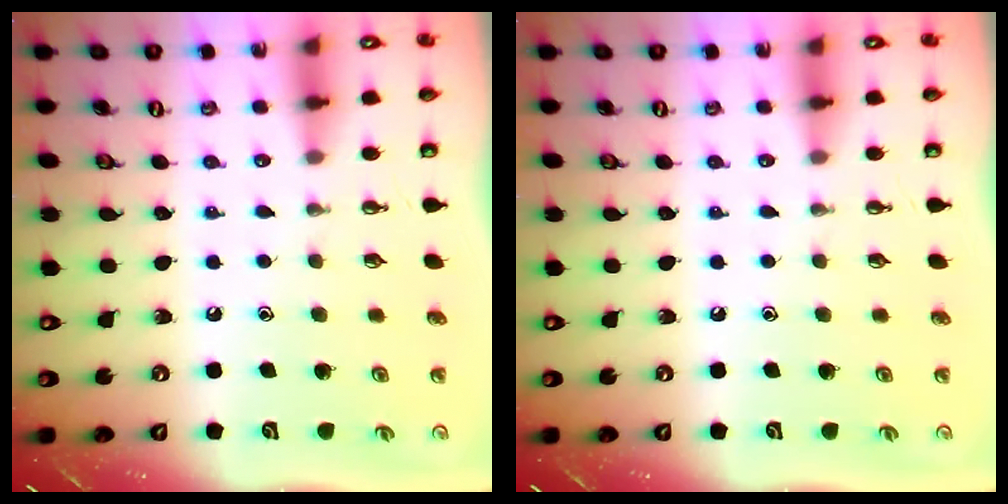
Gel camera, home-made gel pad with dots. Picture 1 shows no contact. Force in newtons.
{"total": 0.0}